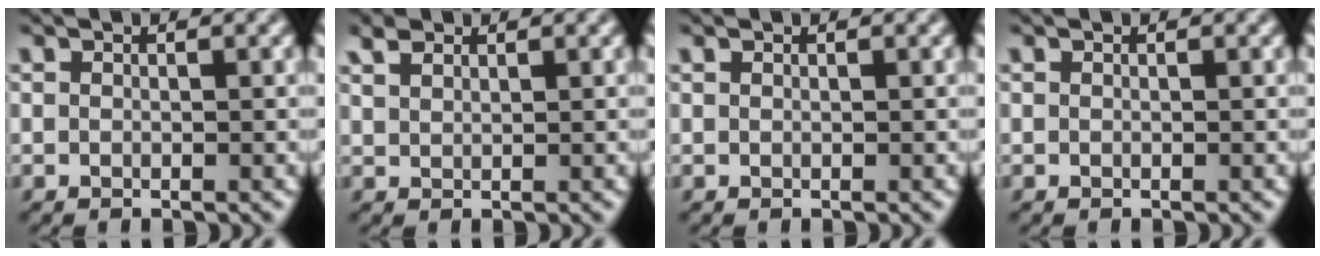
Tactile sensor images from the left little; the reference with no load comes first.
{"total": 1.8, "force": [1.3, 0.9, 0.9], "torque": [-0.027, 0.007, 0.029]}
{"total": 0.0}
{"total": 0.0}